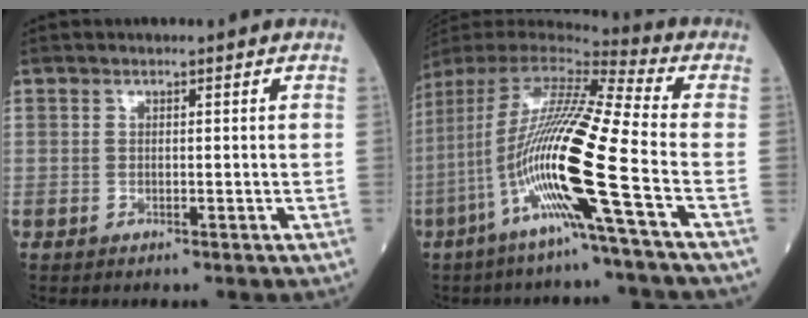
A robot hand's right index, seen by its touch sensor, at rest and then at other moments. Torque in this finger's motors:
{"motor_torque": [1.36, -0.78, 1.06, 0.21]}